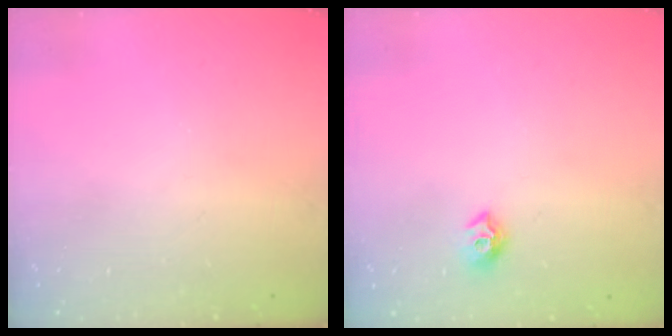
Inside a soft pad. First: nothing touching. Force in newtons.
{"total": 7.9, "press": 7.8, "slide": 0.7}